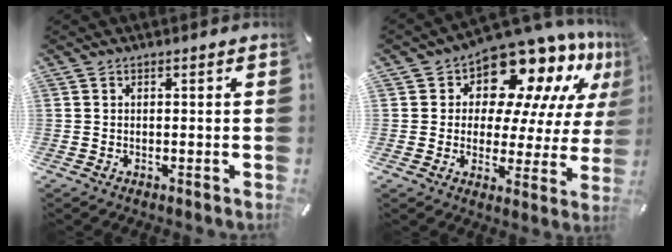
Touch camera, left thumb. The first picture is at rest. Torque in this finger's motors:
{"motor_torque": [2.50, 2.51, 0.38, -0.25, 0.10]}